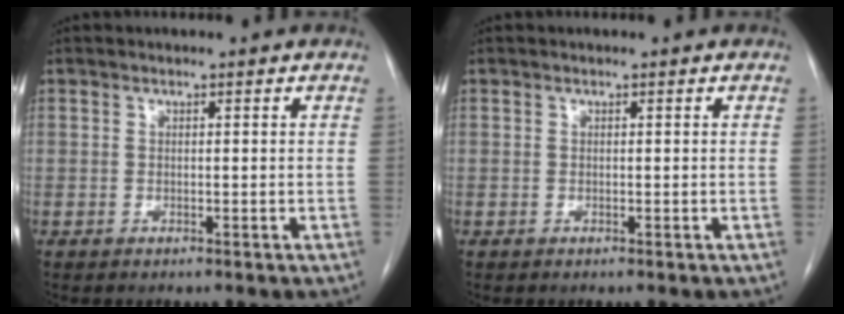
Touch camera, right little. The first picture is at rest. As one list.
[{"total": 0.0}]